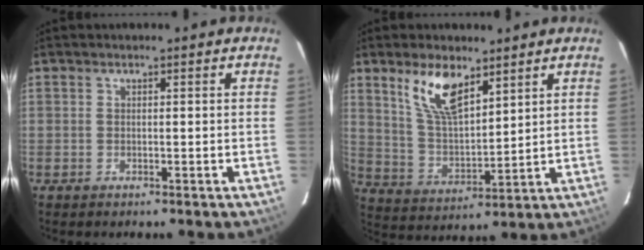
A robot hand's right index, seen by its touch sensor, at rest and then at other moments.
{"total": 10.7, "force": [6.6, 4.2, 7.2], "torque": [-0.137, 0.005, 0.136]}